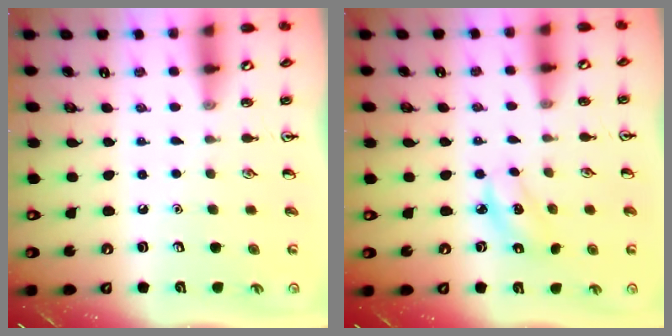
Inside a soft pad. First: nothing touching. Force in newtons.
{"total": 3.3, "press": 3.2, "slide": 0.5}